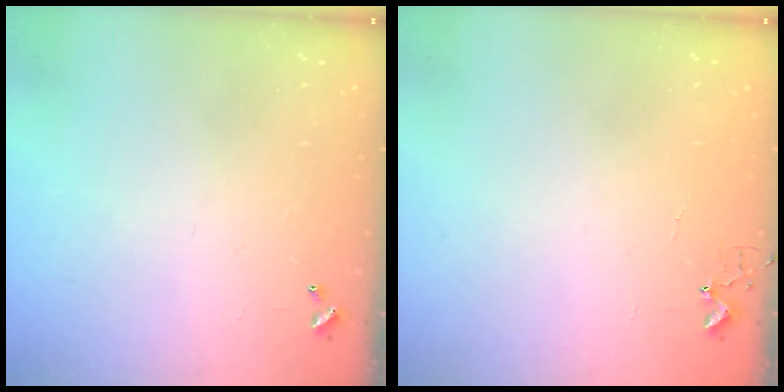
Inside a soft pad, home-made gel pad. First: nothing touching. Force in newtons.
{"total": 4.2, "press": 4.2, "slide": 0.4}